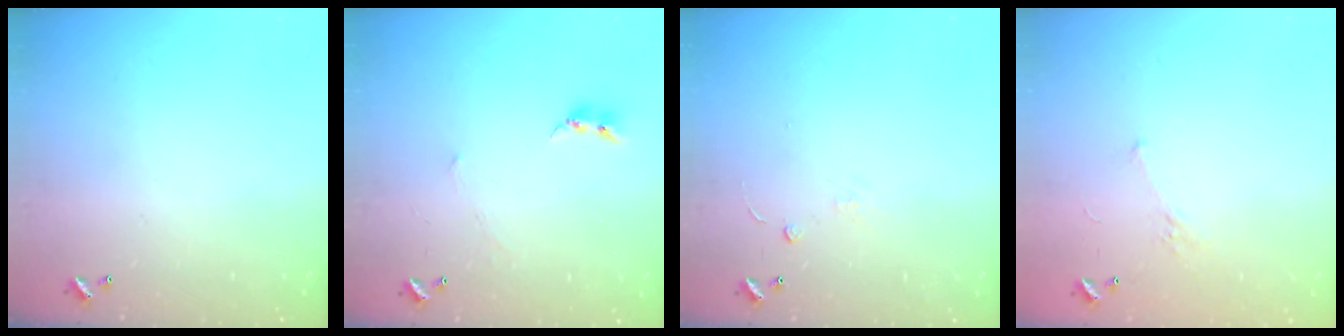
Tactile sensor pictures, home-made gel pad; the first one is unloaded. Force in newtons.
{"total": 2.4, "press": 2.3, "slide": 0.4}
{"total": 1.6, "press": 1.5, "slide": 0.4}
{"total": 2.8, "press": 2.6, "slide": 1.1}